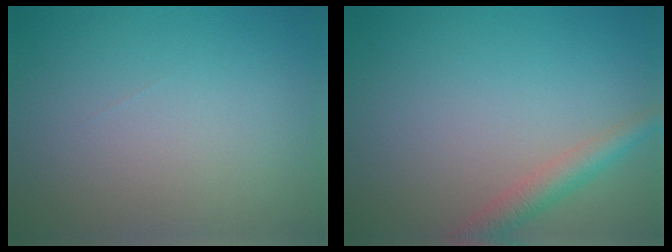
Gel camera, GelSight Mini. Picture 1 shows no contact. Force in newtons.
{"total": 2.8, "press": 2.8, "slide": 0.1}